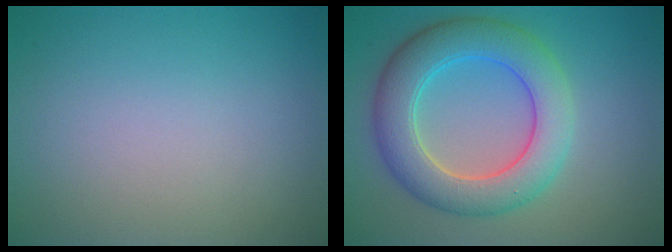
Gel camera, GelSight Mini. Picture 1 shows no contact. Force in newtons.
{"total": 7.1, "press": 7.1, "slide": 0.1}